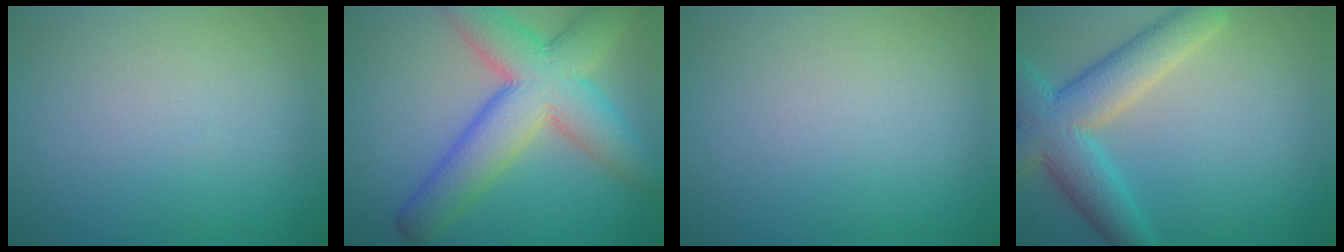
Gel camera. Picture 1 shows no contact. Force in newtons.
{"total": 9.2, "press": 9.2, "slide": 0.3}
{"total": 0.0}
{"total": 7.1, "press": 7.1, "slide": 0.4}